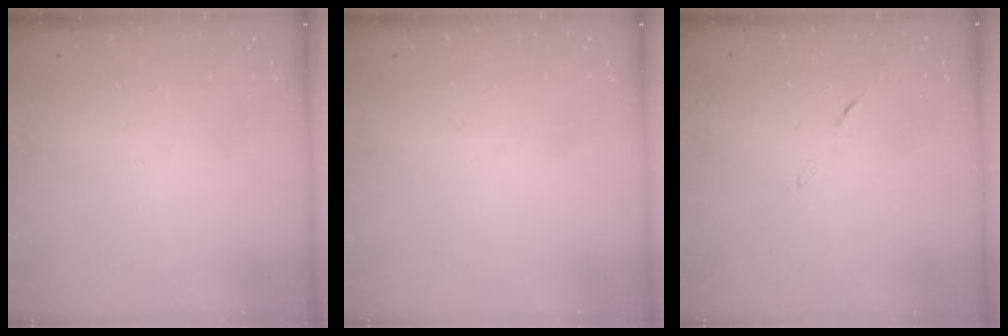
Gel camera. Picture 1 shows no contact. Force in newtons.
{"total": 0.0}
{"total": 6.1, "press": 6.1, "slide": 0.6}